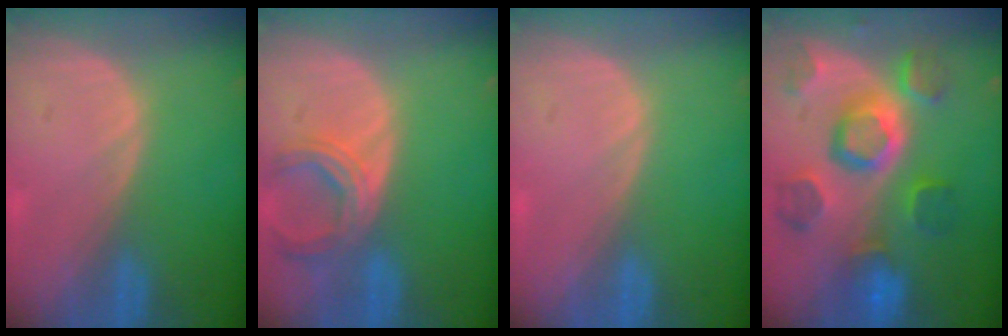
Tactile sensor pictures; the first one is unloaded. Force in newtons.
{"total": 6.0, "press": 5.6, "slide": 2.3}
{"total": 0.0}
{"total": 11.2, "press": 10.0, "slide": 5.2}